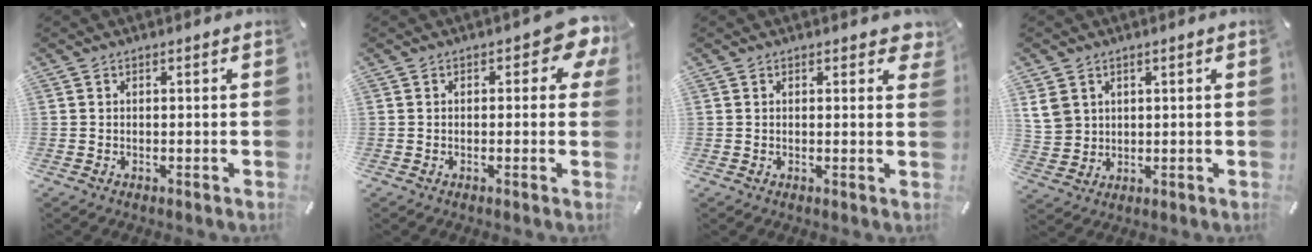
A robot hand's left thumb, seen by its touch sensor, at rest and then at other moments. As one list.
[{"total": 6.0, "force": [2.0, 2.9, 4.8], "torque": [-0.056, -0.011, 0.026]}, {"total": 1.8, "force": [1.2, 1.0, 0.8], "torque": [-0.003, -0.001, 0.018]}, {"total": 6.1, "force": [2.6, 5.3, 1.4], "torque": [-0.041, 0.001, 0.051]}]